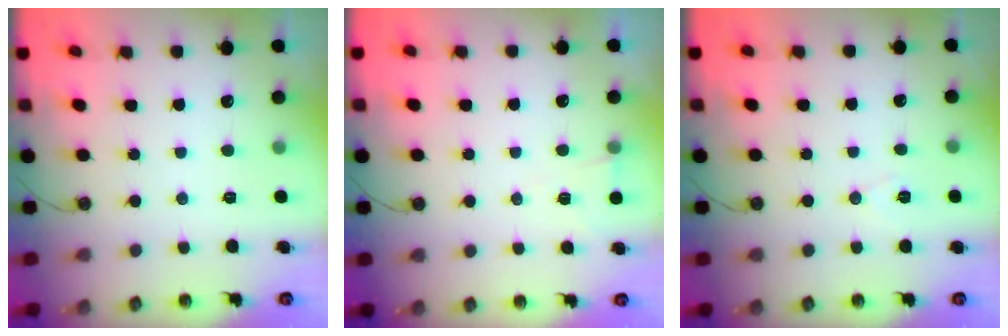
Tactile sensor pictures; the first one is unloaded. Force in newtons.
{"total": 5.0, "press": 2.4, "slide": 4.4}
{"total": 6.0, "press": 4.0, "slide": 4.5}